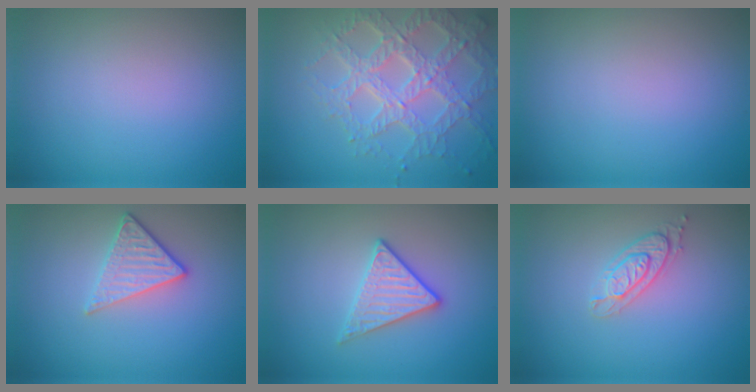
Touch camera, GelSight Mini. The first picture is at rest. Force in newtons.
{"total": 7.1, "press": 5.1, "slide": 4.9}
{"total": 0.0}
{"total": 3.0, "press": 2.6, "slide": 1.6}
{"total": 2.8, "press": 2.7, "slide": 0.8}
{"total": 2.1, "press": 2.1, "slide": 0.4}